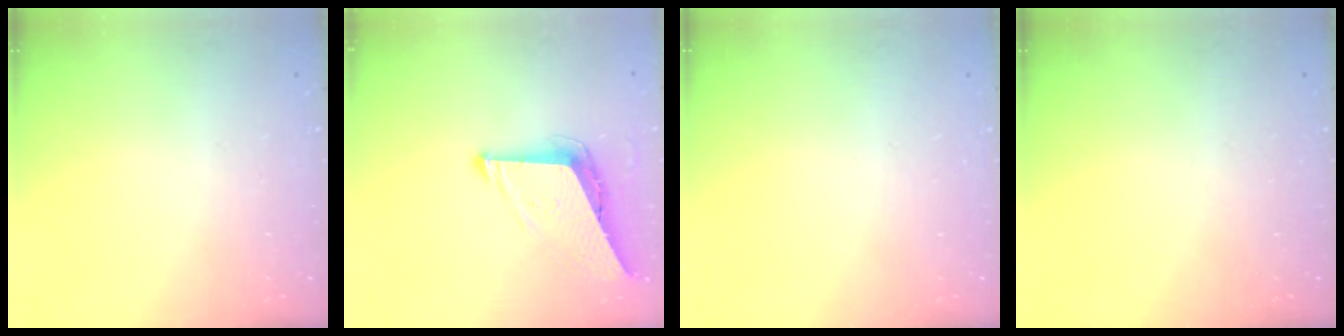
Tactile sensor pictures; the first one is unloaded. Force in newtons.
{"total": 7.7, "press": 7.7, "slide": 0.3}
{"total": 0.0}
{"total": 0.0}